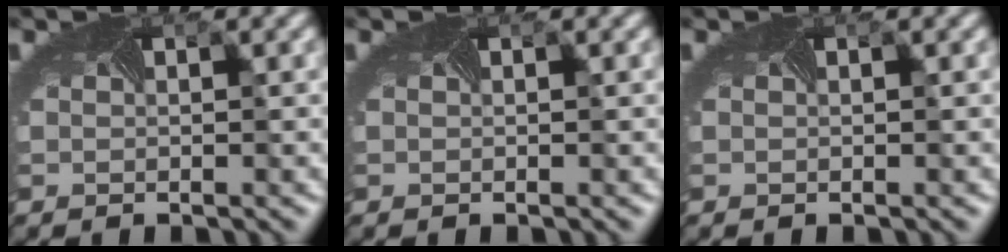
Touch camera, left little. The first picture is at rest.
{"total": 0.0}
{"total": 0.0}